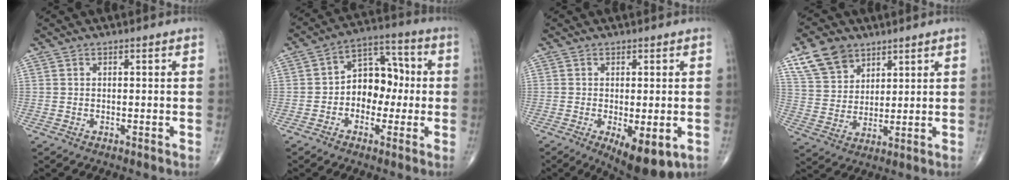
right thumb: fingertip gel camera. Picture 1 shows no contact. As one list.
[{"total": 10.4, "force": [-0.8, 7.5, 7.1], "torque": [-0.066, 0.041, -0.024]}, {"total": 9.2, "force": [-3.1, 3.5, 7.9], "torque": [-0.111, -0.018, -0.038]}, {"total": 9.8, "force": [6.2, 6.5, 4.0], "torque": [-0.056, -0.023, 0.123]}]